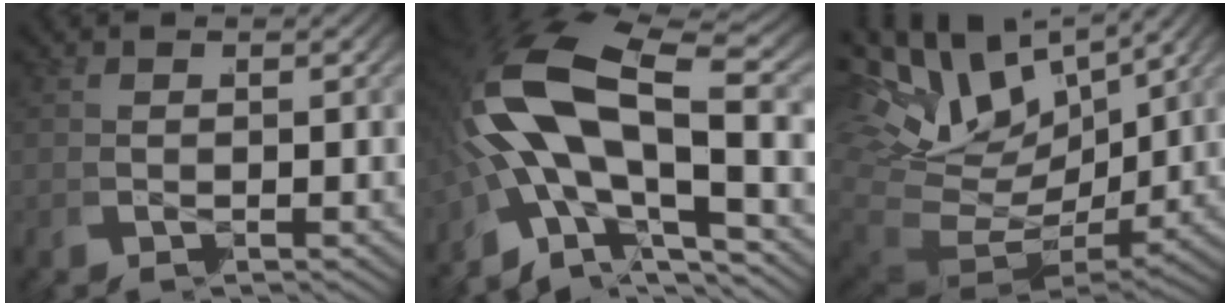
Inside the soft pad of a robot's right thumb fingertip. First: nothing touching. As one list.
[{"total": 11.3, "force": [-1.0, 6.9, 8.9], "torque": [-0.196, -0.016, -0.013]}, {"total": 11.0, "force": [0.8, 8.4, 7.1], "torque": [-0.169, -0.040, 0.030]}]